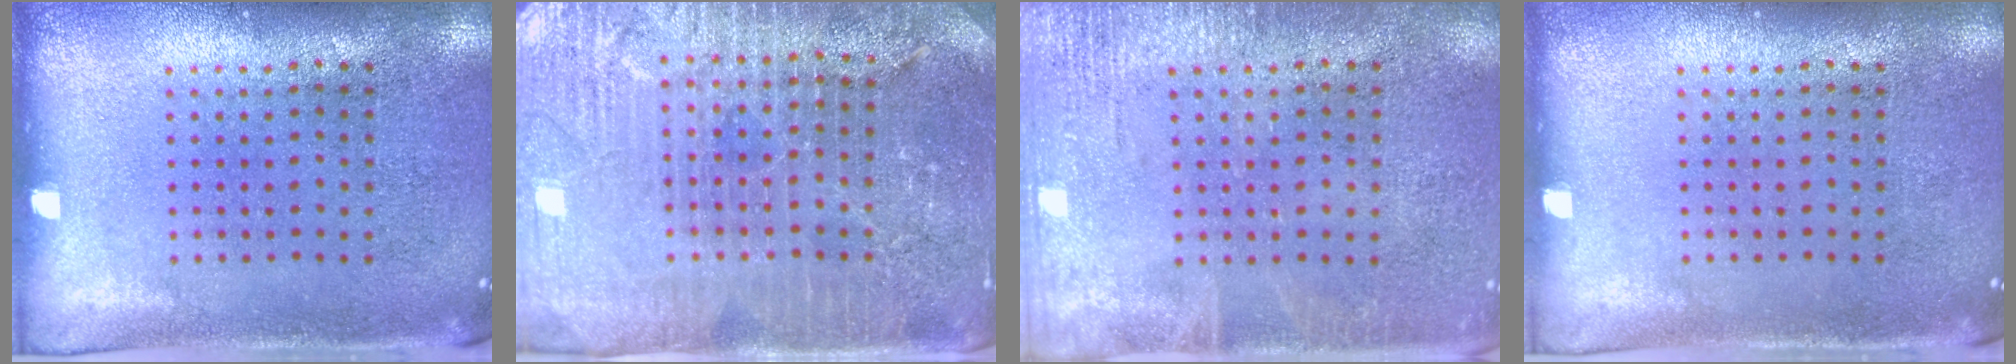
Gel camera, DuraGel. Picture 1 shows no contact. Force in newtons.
{"total": 4.3, "press": 4.1, "slide": 1.4}
{"total": 2.4, "press": 2.4, "slide": 0.3}
{"total": 0.0}